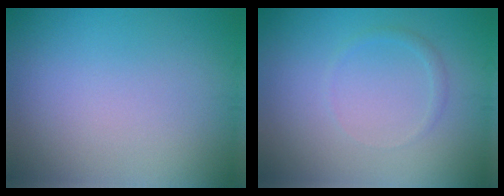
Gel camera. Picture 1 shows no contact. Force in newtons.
{"total": 0.8, "press": 0.8, "slide": 0.1}